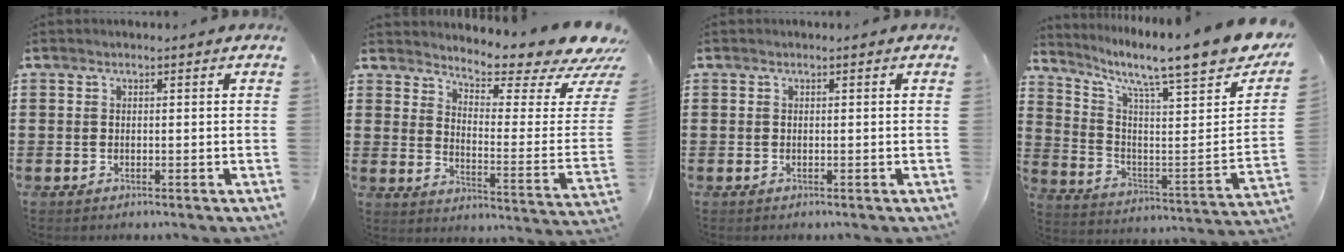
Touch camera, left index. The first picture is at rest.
{"total": 6.5, "force": [5.9, 0.3, 2.7], "torque": [-0.059, -0.064, 0.095]}
{"total": 0.0}
{"total": 9.9, "force": [8.1, 0.8, 5.6], "torque": [-0.114, -0.082, 0.121]}